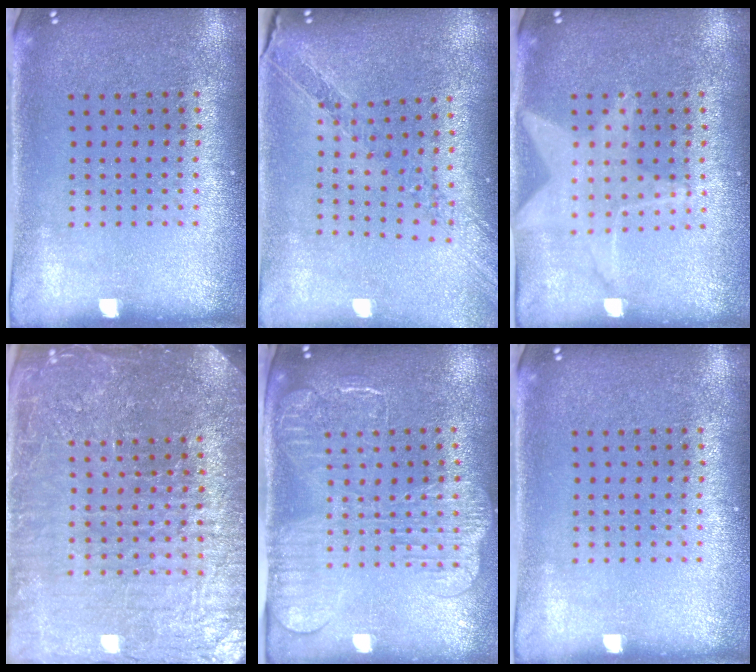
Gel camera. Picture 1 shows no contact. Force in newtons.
{"total": 1.1, "press": 1.1, "slide": 0.0}
{"total": 1.5, "press": 1.5, "slide": 0.1}
{"total": 5.6, "press": 5.1, "slide": 2.5}
{"total": 2.3, "press": 2.0, "slide": 1.3}
{"total": 0.0}